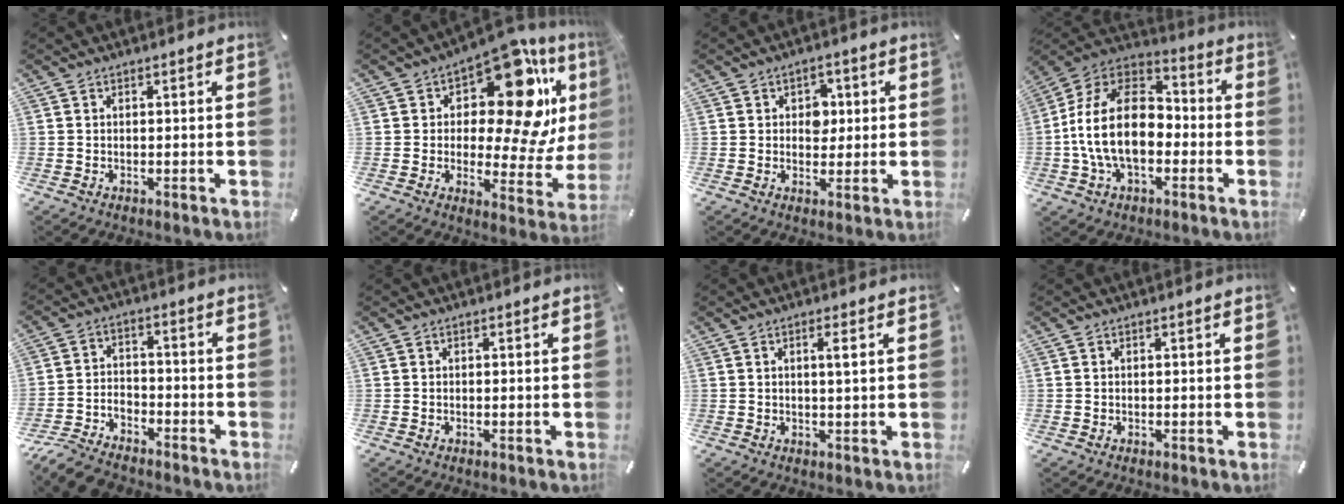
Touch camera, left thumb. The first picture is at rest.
{"total": 19.3, "force": [8.9, 8.5, 14.9], "torque": [-0.211, -0.078, 0.140]}
{"total": 4.6, "force": [0.6, 3.8, 2.4], "torque": [-0.021, -0.003, 0.003]}
{"total": 19.1, "force": [-3.4, 12.5, 14.0], "torque": [-0.283, 0.029, -0.062]}
{"total": 8.2, "force": [-7.3, 2.9, 2.4], "torque": [-0.047, 0.034, -0.142]}
{"total": 0.0}
{"total": 2.4, "force": [0.7, 0.1, 2.3], "torque": [-0.048, 0.000, 0.009]}
{"total": 0.0}